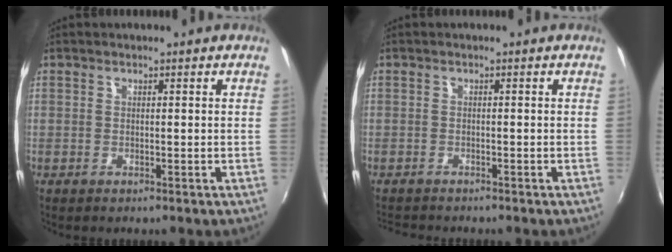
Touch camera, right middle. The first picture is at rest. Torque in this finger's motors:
{"motor_torque": [-0.01, -0.03, -0.02, 0.00]}